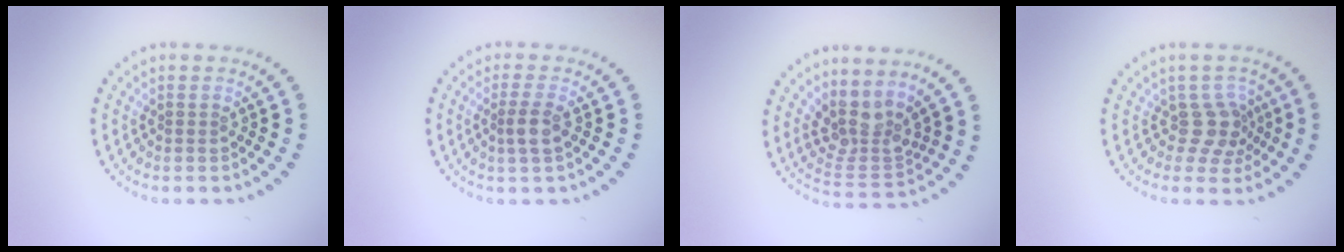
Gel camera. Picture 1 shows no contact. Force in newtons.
{"total": 1.9, "press": 1.6, "slide": 0.9}
{"total": 3.7, "press": 2.8, "slide": 2.4}
{"total": 2.7, "press": 2.1, "slide": 1.8}